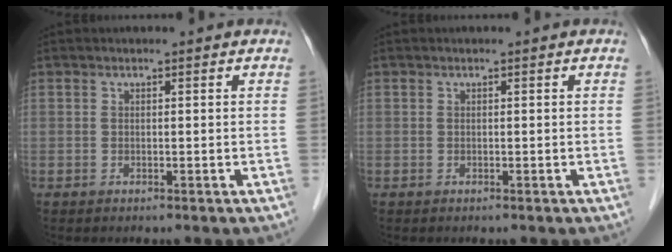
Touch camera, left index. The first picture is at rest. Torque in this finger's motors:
{"motor_torque": [0.00, 0.00, 0.00, 0.00]}